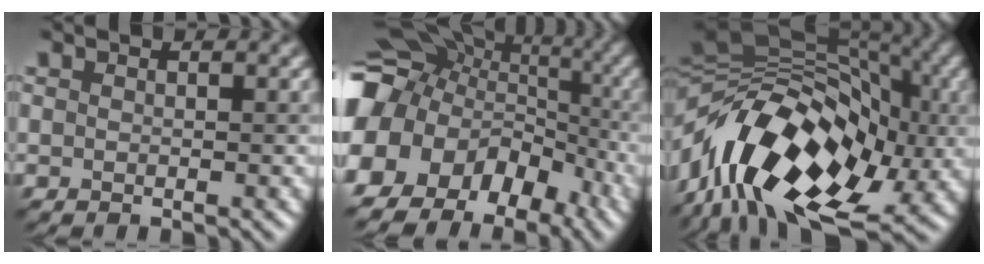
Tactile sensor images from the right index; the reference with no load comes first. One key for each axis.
{"total": 16.2, "fx": -5.4, "fy": 13.4, "fz": 7.4, "tx": -0.162, "ty": 0.006, "tz": -0.083}
{"total": 17.0, "fx": -3.5, "fy": 11.0, "fz": 12.5, "tx": -0.219, "ty": 0.021, "tz": -0.072}